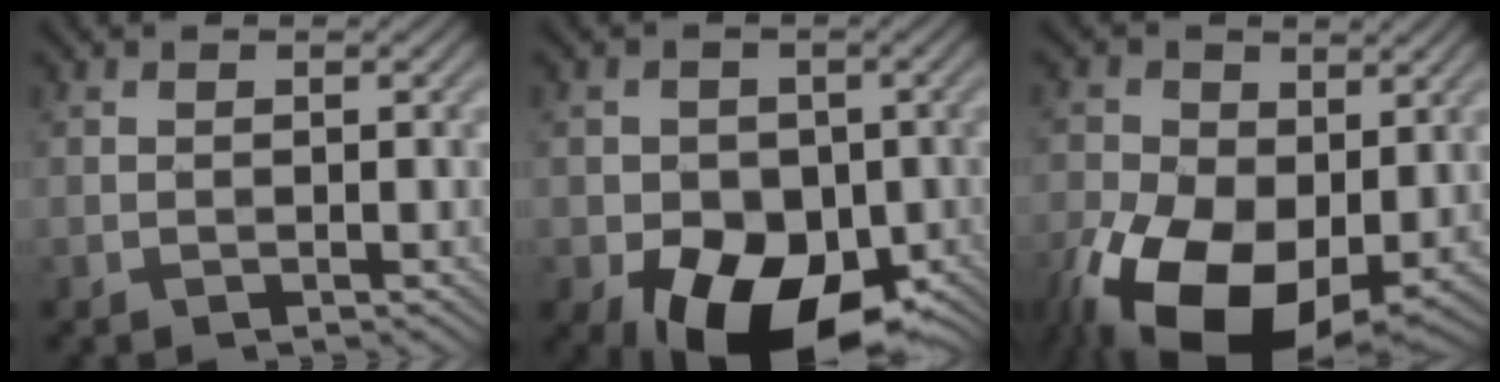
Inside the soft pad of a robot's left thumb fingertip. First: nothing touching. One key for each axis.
{"total": 13.2, "fx": -5.7, "fy": 9.1, "fz": 7.6, "tx": -0.107, "ty": -0.029, "tz": -0.093}
{"total": 15.6, "fx": -4.5, "fy": 9.5, "fz": 11.5, "tx": -0.244, "ty": -0.028, "tz": -0.074}